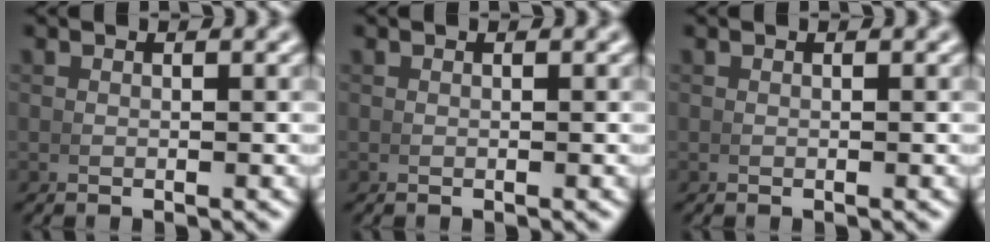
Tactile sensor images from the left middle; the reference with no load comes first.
{"total": 0.0}
{"total": 0.0}